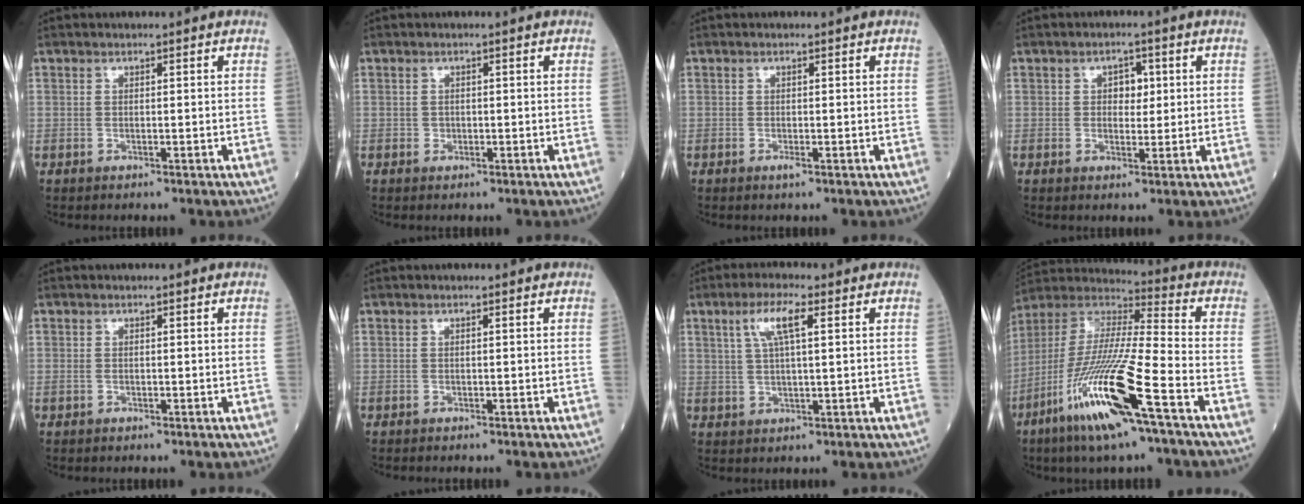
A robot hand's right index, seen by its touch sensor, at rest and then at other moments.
{"total": 0.7, "force": [-0.2, 0.7, 0.3], "torque": [-0.005, 0.002, -0.003]}
{"total": 0.9, "force": [-0.4, 0.1, 0.8], "torque": [-0.013, -0.001, -0.006]}
{"total": 2.9, "force": [0.7, 1.9, 2.1], "torque": [-0.024, 0.004, 0.009]}
{"total": 0.6, "force": [-0.2, 0.4, 0.4], "torque": [-0.013, 0.000, -0.003]}
{"total": 0.0}
{"total": 5.7, "force": [2.3, 0.8, 5.1], "torque": [-0.105, 0.012, 0.045]}
{"total": 19.1, "force": [-9.3, 0.7, 16.7], "torque": [-0.374, -0.047, -0.184]}